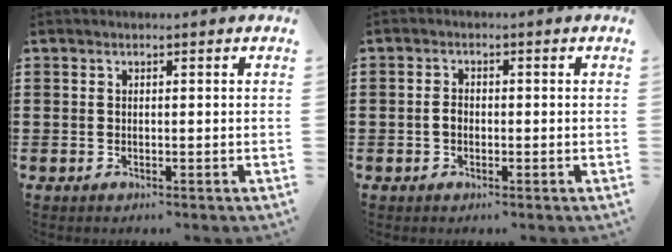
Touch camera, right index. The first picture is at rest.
{"total": 1.7, "force": [-0.5, 1.1, 1.2], "torque": [-0.024, 0.004, -0.009]}